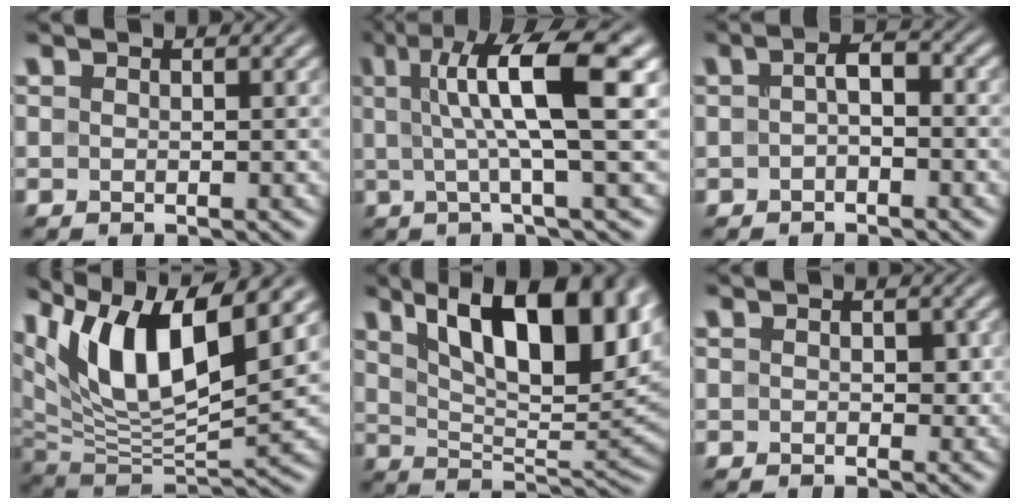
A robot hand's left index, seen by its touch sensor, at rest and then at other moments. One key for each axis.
{"total": 8.6, "fx": 1.8, "fy": 1.5, "fz": 8.3, "tx": -0.121, "ty": 0.012, "tz": 0.027}
{"total": 2.2, "fx": -0.5, "fy": 1.1, "fz": 1.8, "tx": -0.035, "ty": 0.005, "tz": -0.014}
{"total": 11.3, "fx": 5.8, "fy": 4.2, "fz": 8.8, "tx": -0.165, "ty": 0.000, "tz": 0.108}
{"total": 13.2, "fx": 5.8, "fy": 5.2, "fz": 10.6, "tx": -0.146, "ty": 0.011, "tz": 0.097}
{"total": 1.3, "fx": 0.1, "fy": 0.9, "fz": 1.0, "tx": -0.013, "ty": -0.001, "tz": 0.000}